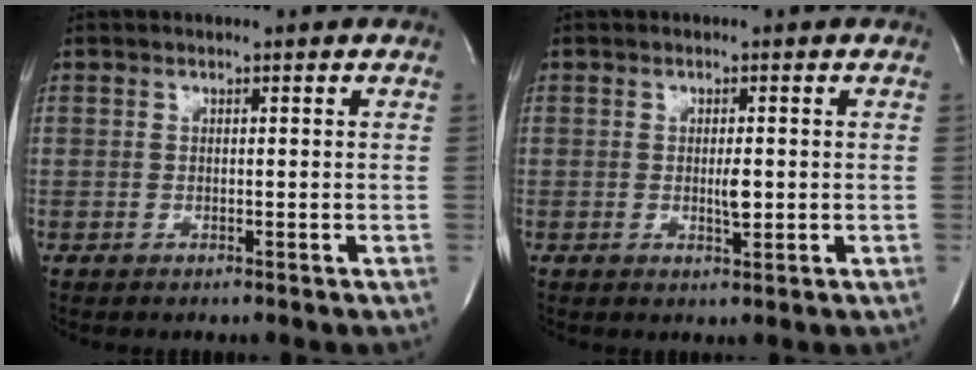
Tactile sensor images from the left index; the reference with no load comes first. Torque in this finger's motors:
{"motor_torque": [0.37, 0.21, 0.04, 0.02]}